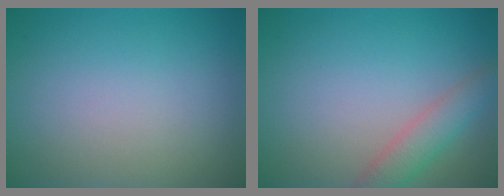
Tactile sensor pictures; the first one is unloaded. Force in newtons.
{"total": 3.0, "press": 3.0, "slide": 0.2}